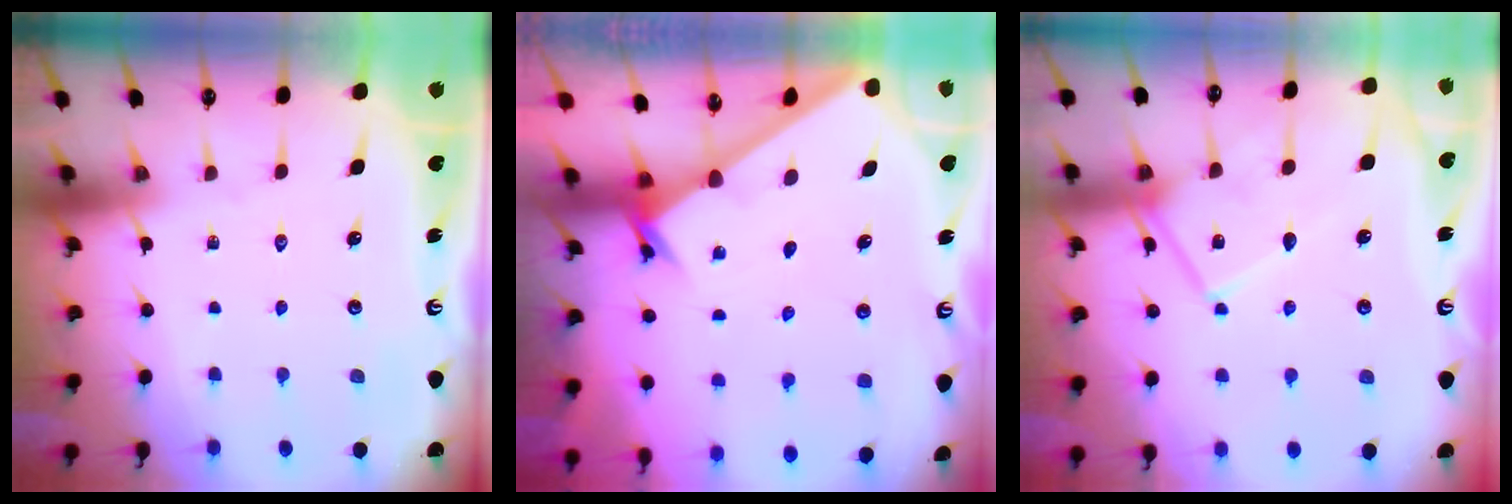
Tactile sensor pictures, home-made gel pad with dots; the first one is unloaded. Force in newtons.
{"total": 1.4, "press": 1.4, "slide": 0.1}
{"total": 11.5, "press": 11.5, "slide": 0.4}